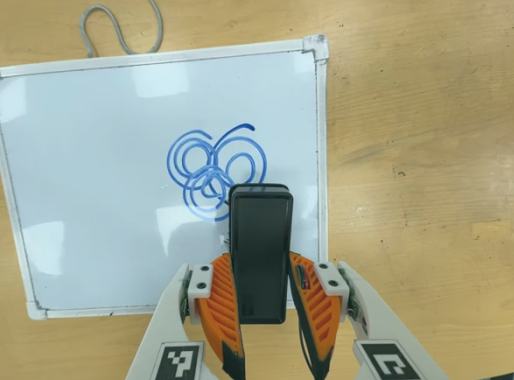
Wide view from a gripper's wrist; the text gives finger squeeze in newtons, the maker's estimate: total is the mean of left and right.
{"total": 5.0, "left": 3.3, "right": 6.7}